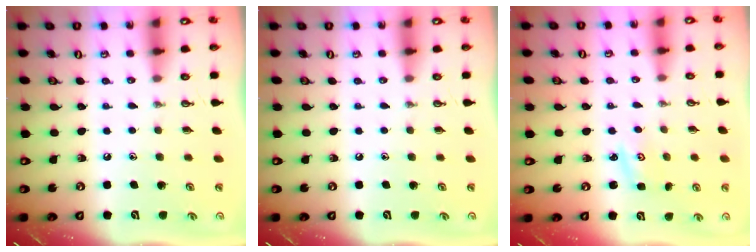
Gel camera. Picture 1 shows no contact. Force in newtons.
{"total": 0.0}
{"total": 2.8, "press": 2.8, "slide": 0.3}